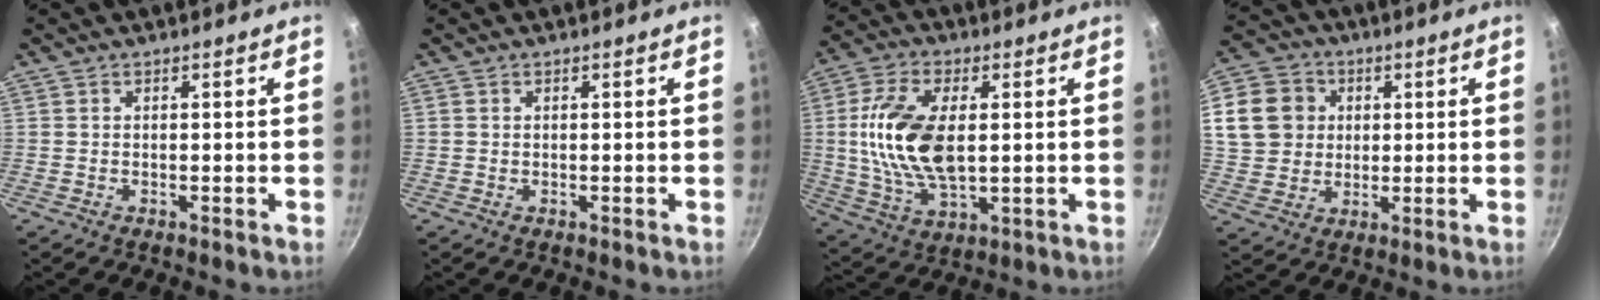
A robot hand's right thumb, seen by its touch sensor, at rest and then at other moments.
{"total": 0.0}
{"total": 16.0, "force": [1.6, 8.5, 13.5], "torque": [-0.255, 0.001, 0.031]}
{"total": 15.4, "force": [3.7, 13.2, 7.0], "torque": [-0.131, 0.014, 0.066]}